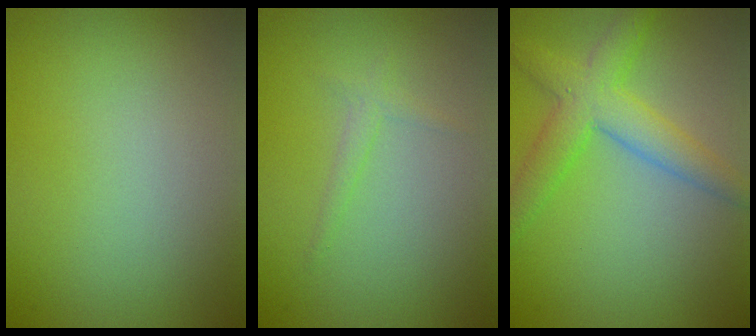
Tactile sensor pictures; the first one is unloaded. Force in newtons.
{"total": 1.0, "press": 1.0, "slide": 0.1}
{"total": 4.7, "press": 4.7, "slide": 0.2}